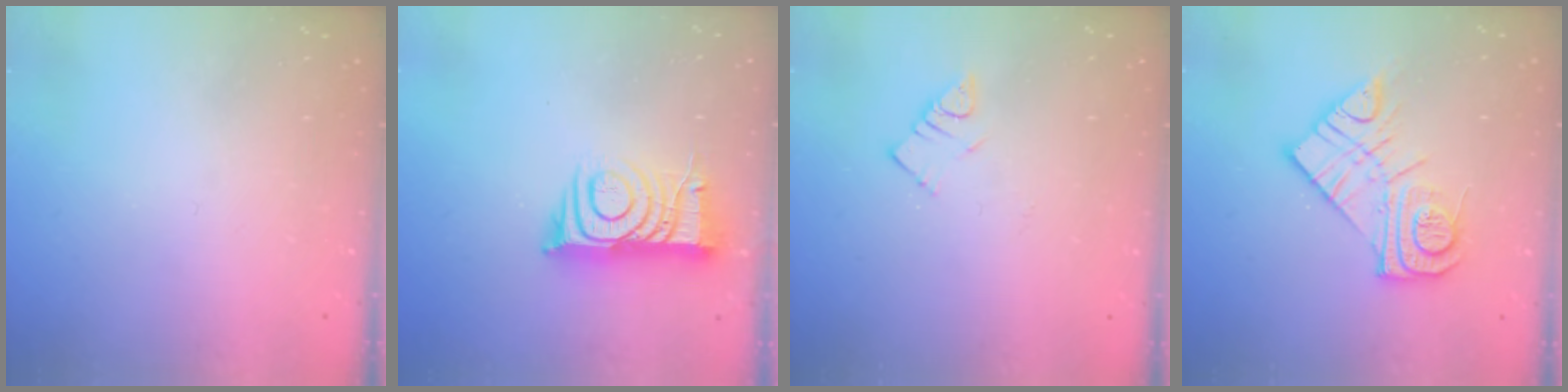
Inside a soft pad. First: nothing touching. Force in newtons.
{"total": 9.9, "press": 9.9, "slide": 1.0}
{"total": 3.8, "press": 3.7, "slide": 0.5}
{"total": 14.1, "press": 14.1, "slide": 1.0}